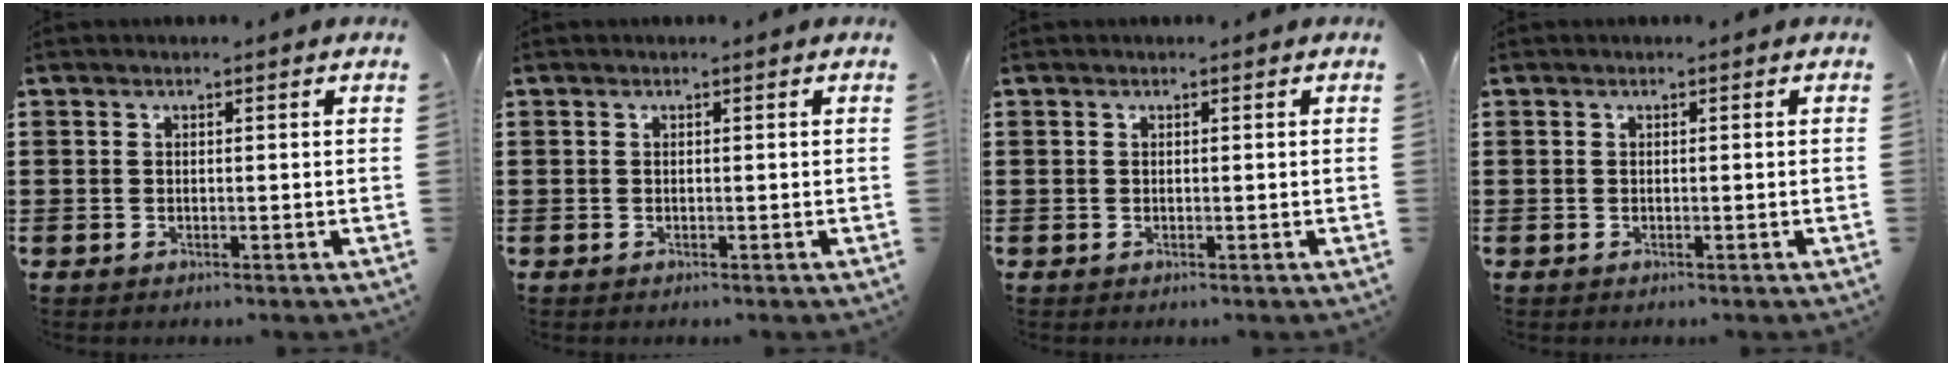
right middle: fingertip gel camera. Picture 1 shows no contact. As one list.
[{"total": 0.0}, {"total": 0.0}, {"total": 0.0}]